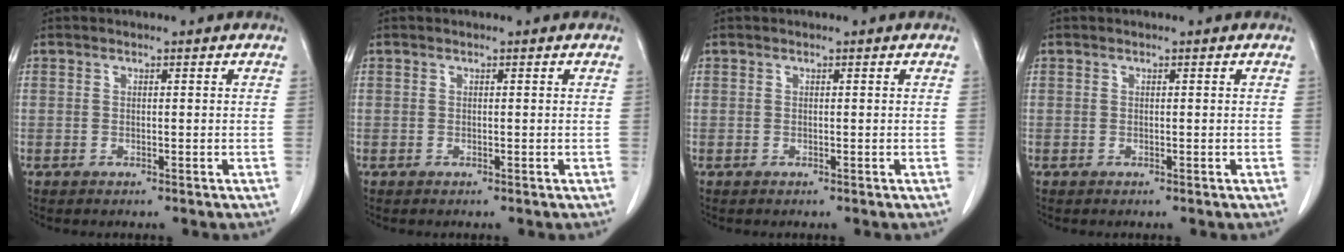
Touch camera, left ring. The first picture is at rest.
{"total": 0.0}
{"total": 0.0}
{"total": 0.0}